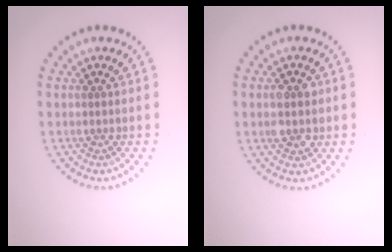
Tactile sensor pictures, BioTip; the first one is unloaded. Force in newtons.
{"total": 2.7, "press": 2.7, "slide": 0.3}